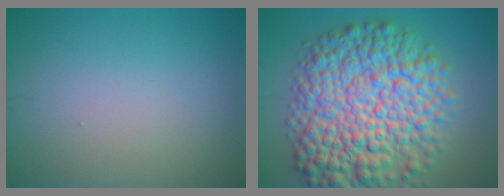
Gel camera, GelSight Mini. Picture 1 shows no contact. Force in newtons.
{"total": 12.8, "press": 12.8, "slide": 0.3}